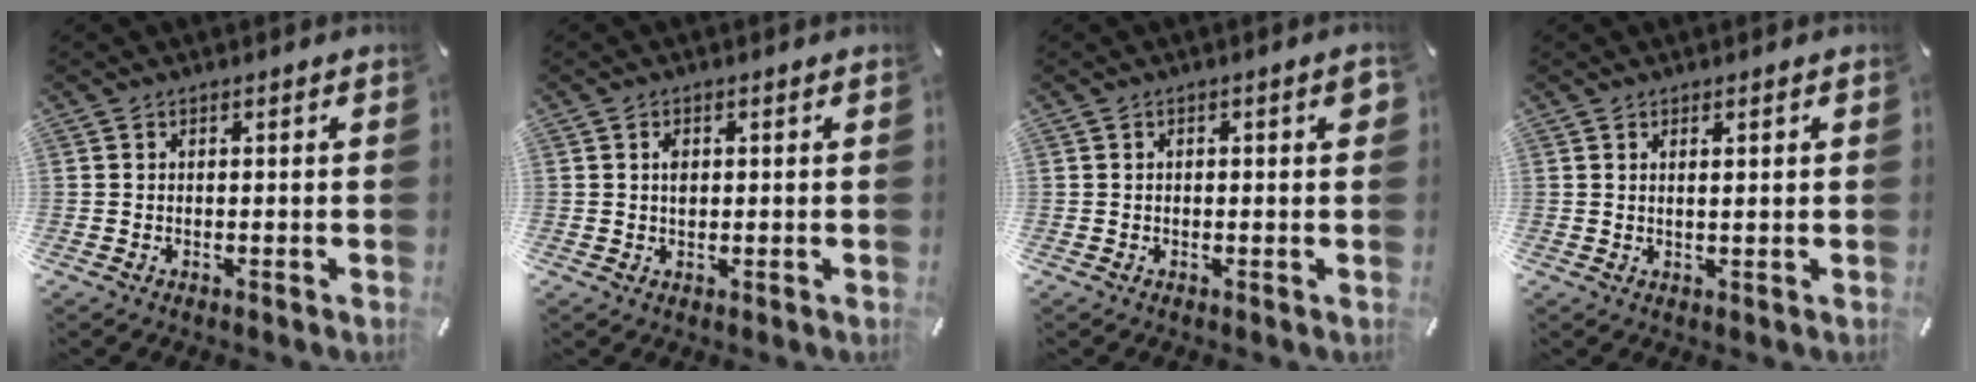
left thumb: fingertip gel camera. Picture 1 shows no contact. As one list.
[{"total": 1.9, "force": [0.3, 1.3, 1.3], "torque": [-0.030, 0.005, 0.005]}, {"total": 2.3, "force": [0.1, 0.7, 2.1], "torque": [-0.038, 0.005, 0.001]}, {"total": 1.6, "force": [0.7, 0.1, 1.4], "torque": [-0.027, -0.002, 0.012]}]